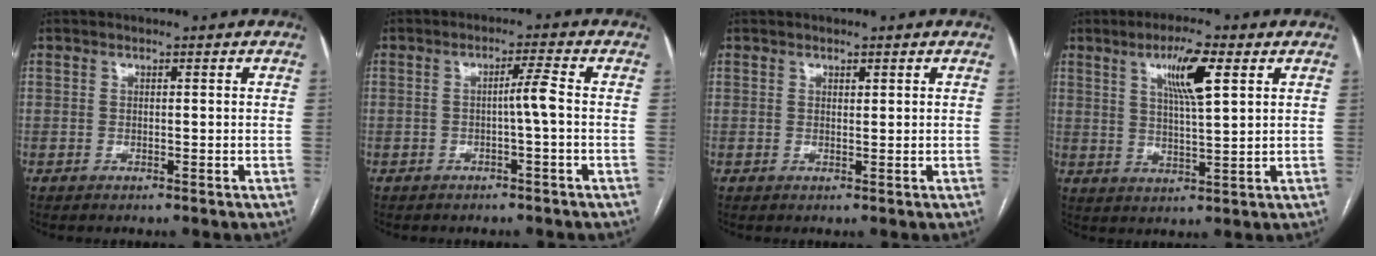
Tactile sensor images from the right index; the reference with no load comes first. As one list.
[{"total": 2.9, "force": [-0.5, -0.5, 2.8], "torque": [-0.044, 0.004, -0.007]}, {"total": 0.8, "force": [0.5, 0.3, 0.5], "torque": [-0.005, -0.001, 0.008]}, {"total": 7.8, "force": [3.5, 0.8, 7.0], "torque": [-0.125, 0.001, 0.060]}]